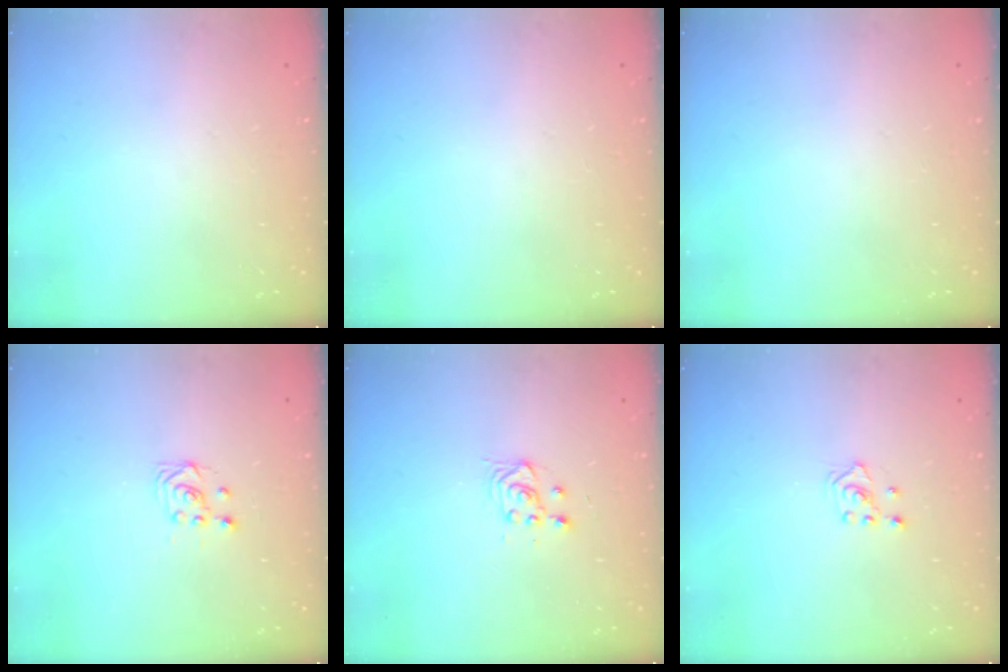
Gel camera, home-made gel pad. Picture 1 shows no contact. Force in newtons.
{"total": 0.0}
{"total": 0.0}
{"total": 2.7, "press": 2.4, "slide": 1.3}
{"total": 3.3, "press": 3.1, "slide": 1.1}
{"total": 2.1, "press": 1.8, "slide": 0.9}